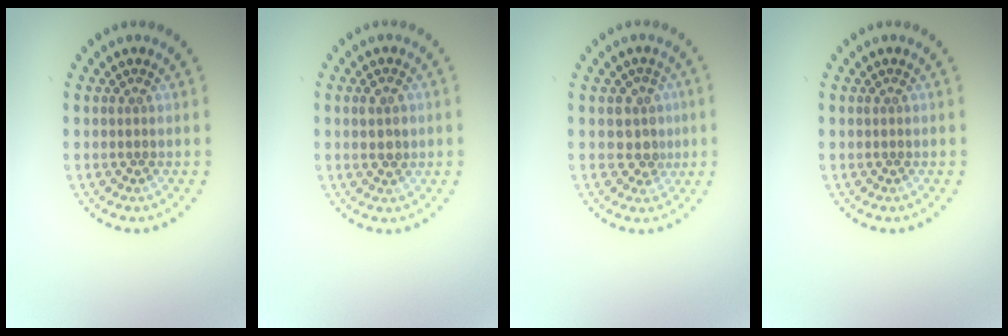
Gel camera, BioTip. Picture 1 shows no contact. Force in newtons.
{"total": 1.8, "press": 1.8, "slide": 0.1}
{"total": 2.4, "press": 2.0, "slide": 1.4}
{"total": 0.0}